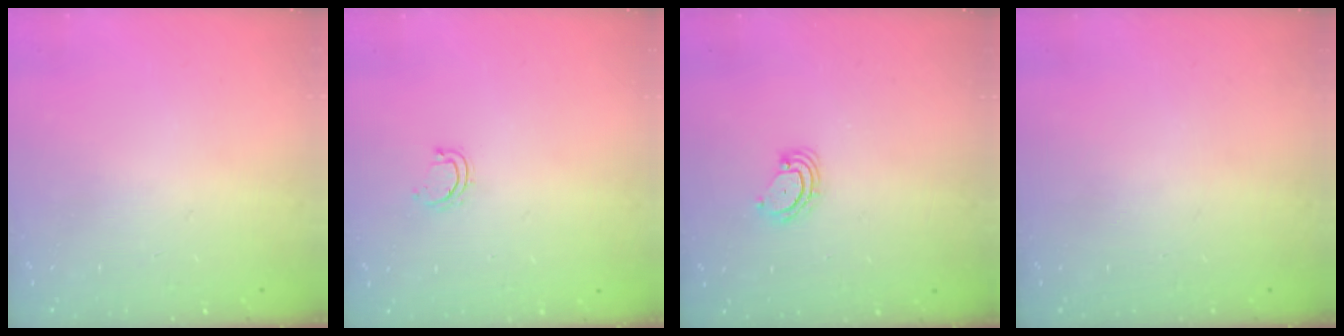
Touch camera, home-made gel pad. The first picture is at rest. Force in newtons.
{"total": 4.0, "press": 3.9, "slide": 0.4}
{"total": 4.7, "press": 4.6, "slide": 0.4}
{"total": 0.0}